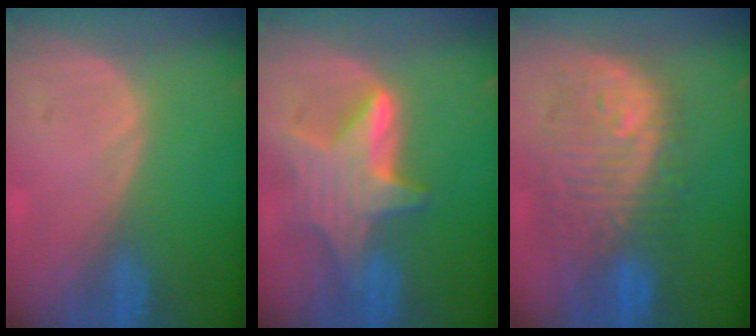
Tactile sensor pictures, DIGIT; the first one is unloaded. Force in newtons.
{"total": 8.1, "press": 8.0, "slide": 0.6}
{"total": 11.3, "press": 10.6, "slide": 3.9}